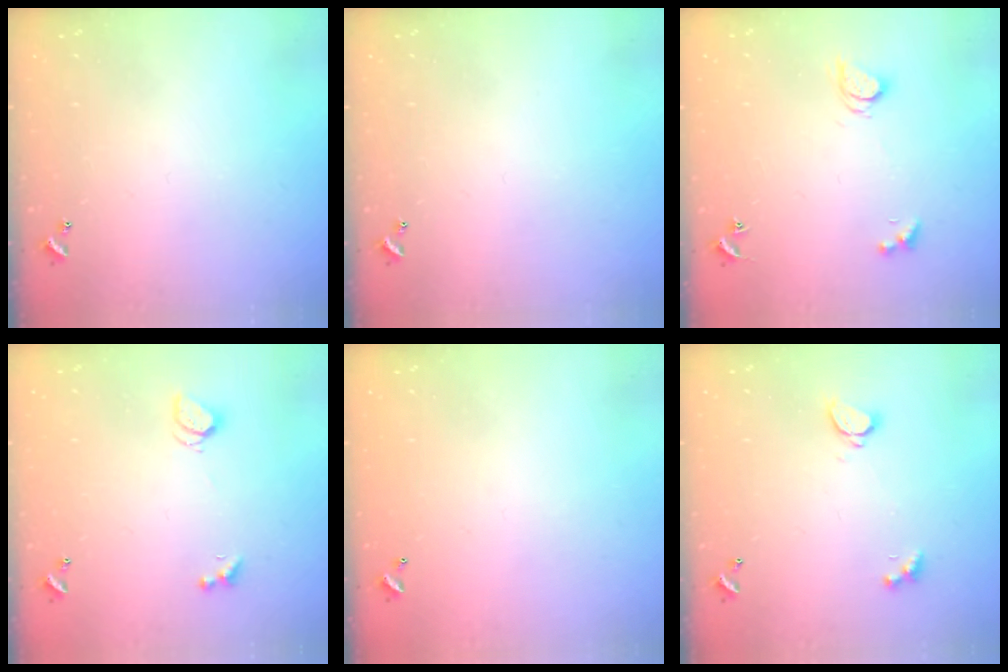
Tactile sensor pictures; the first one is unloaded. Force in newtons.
{"total": 0.0}
{"total": 1.5, "press": 1.4, "slide": 0.4}
{"total": 1.4, "press": 1.3, "slide": 0.5}
{"total": 2.7, "press": 2.7, "slide": 0.1}
{"total": 1.7, "press": 1.6, "slide": 0.3}